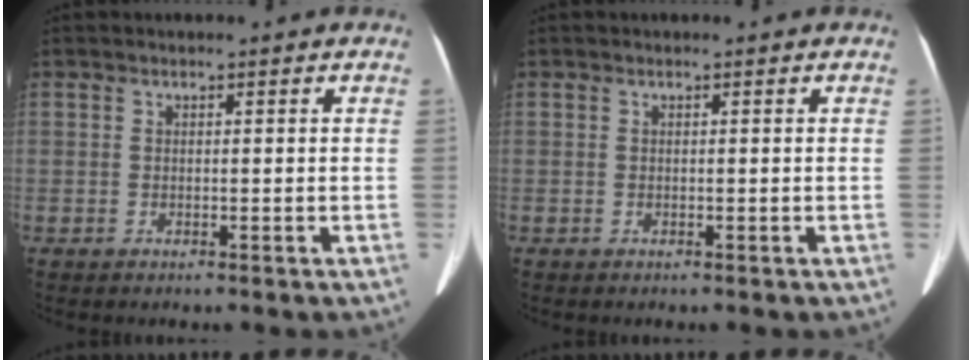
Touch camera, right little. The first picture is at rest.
{"total": 0.0}